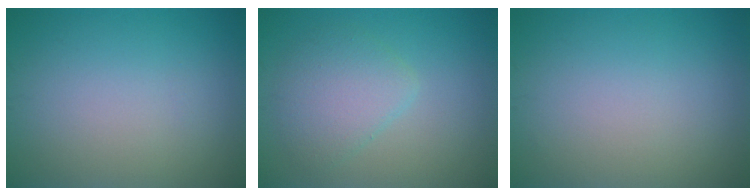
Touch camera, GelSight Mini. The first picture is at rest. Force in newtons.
{"total": 3.3, "press": 3.3, "slide": 0.2}
{"total": 0.0}